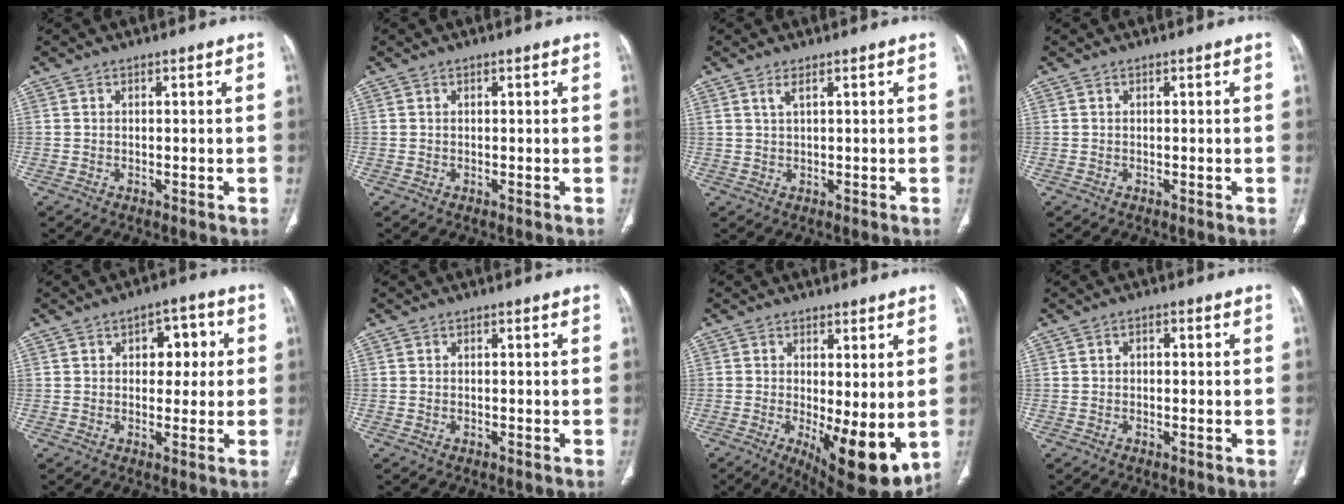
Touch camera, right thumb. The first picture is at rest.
{"total": 0.0}
{"total": 1.7, "force": [1.0, 0.3, 1.3], "torque": [-0.034, -0.001, 0.027]}
{"total": 0.0}
{"total": 6.6, "force": [1.6, 4.1, 4.9], "torque": [-0.027, 0.007, 0.016]}
{"total": 0.0}
{"total": 11.8, "force": [-1.9, 4.1, 10.9], "torque": [-0.155, -0.029, -0.014]}
{"total": 1.3, "force": [0.1, 1.0, 0.9], "torque": [-0.008, 0.006, -0.001]}